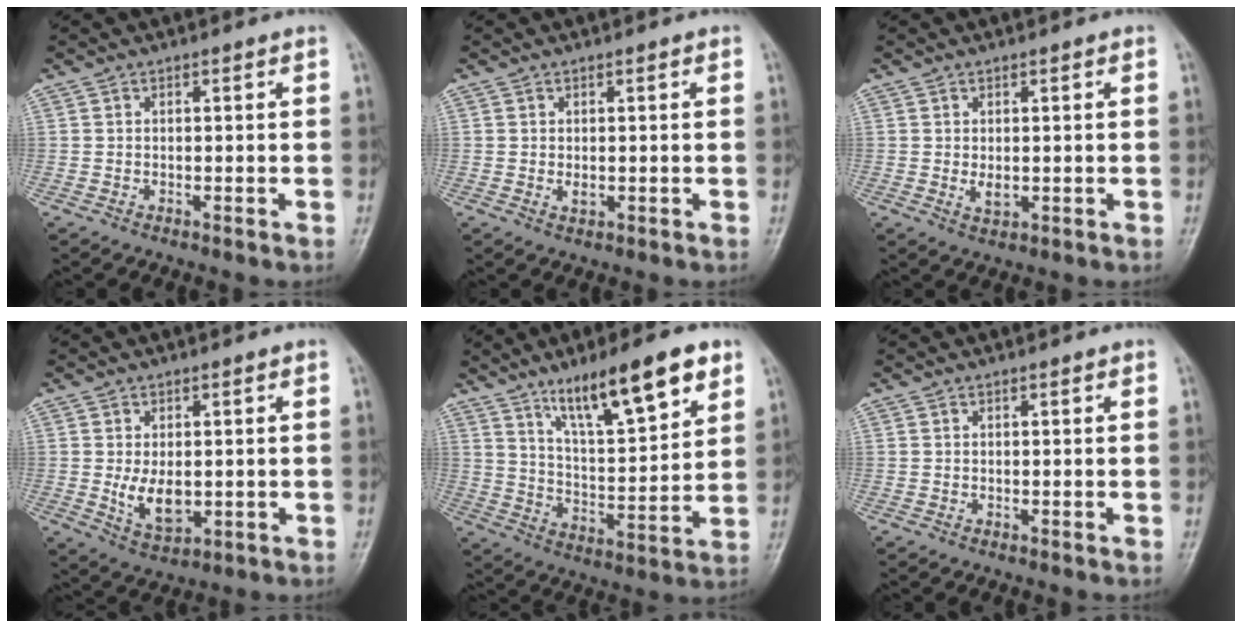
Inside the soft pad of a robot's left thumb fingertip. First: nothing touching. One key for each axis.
{"total": 1.3, "fx": -0.1, "fy": 0.8, "fz": 1.0, "tx": -0.010, "ty": -0.003, "tz": 0.002}
{"total": 2.3, "fx": -0.1, "fy": 1.4, "fz": 1.8, "tx": -0.024, "ty": -0.007, "tz": 0.005}
{"total": 6.3, "fx": -0.4, "fy": 3.9, "fz": 5.0, "tx": -0.072, "ty": -0.015, "tz": 0.007}
{"total": 16.8, "fx": 10.2, "fy": 4.4, "fz": 12.6, "tx": -0.181, "ty": -0.045, "tz": 0.176}
{"total": 0.0}